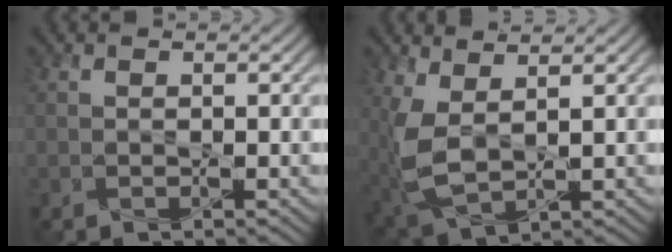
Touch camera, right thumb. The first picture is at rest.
{"total": 6.6, "force": [1.7, 3.3, 5.4], "torque": [-0.149, -0.004, 0.033]}